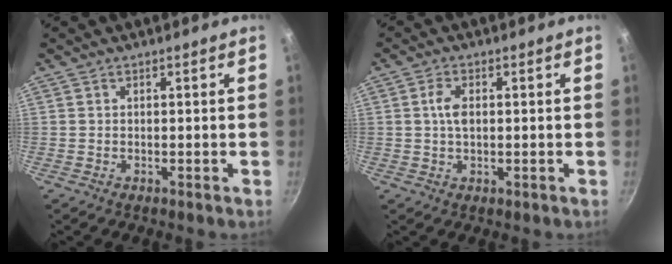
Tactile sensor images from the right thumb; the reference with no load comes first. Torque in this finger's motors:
{"motor_torque": [-0.05, 0.23, 0.22, 0.09, 0.07]}